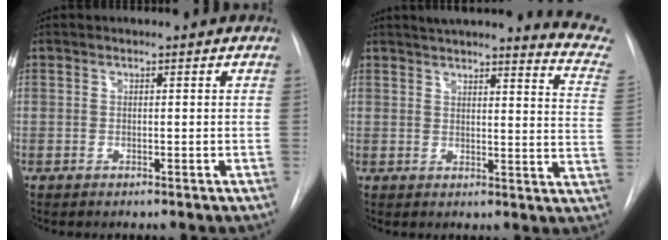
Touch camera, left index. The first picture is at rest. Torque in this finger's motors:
{"motor_torque": [0.68, -1.01, 0.17, 0.01]}